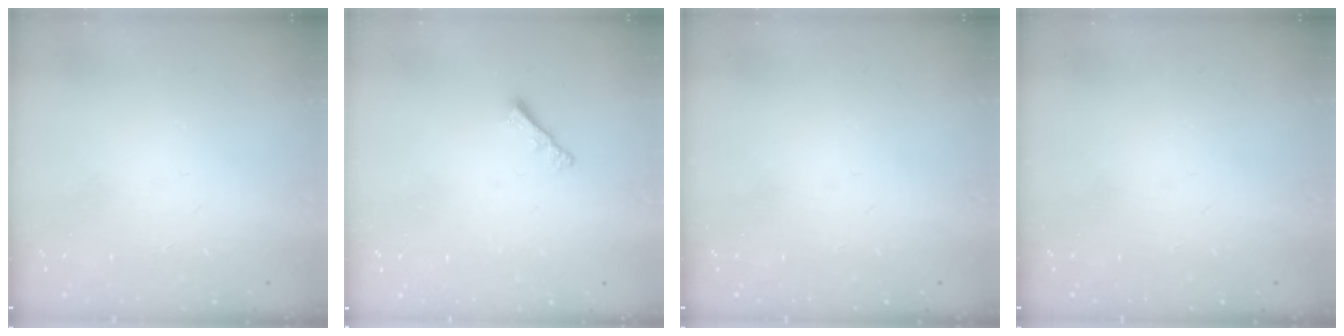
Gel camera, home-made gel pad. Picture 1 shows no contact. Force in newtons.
{"total": 1.9, "press": 1.8, "slide": 0.5}
{"total": 0.0}
{"total": 0.0}